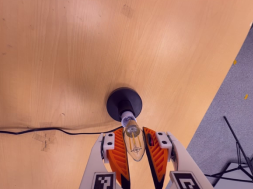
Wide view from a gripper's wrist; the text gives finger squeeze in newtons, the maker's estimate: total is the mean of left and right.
{"total": 14.3, "left": 15.4, "right": 13.3}